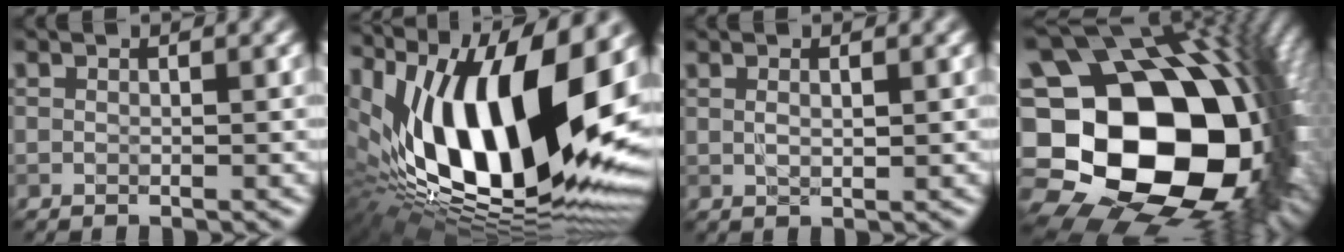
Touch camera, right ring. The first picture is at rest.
{"total": 20.1, "force": [1.3, 9.5, 17.7], "torque": [-0.316, 0.001, 0.010]}
{"total": 1.1, "force": [0.3, 0.3, 1.0], "torque": [-0.024, 0.000, 0.011]}
{"total": 22.2, "force": [-3.4, 16.4, 14.6], "torque": [-0.286, -0.027, -0.045]}